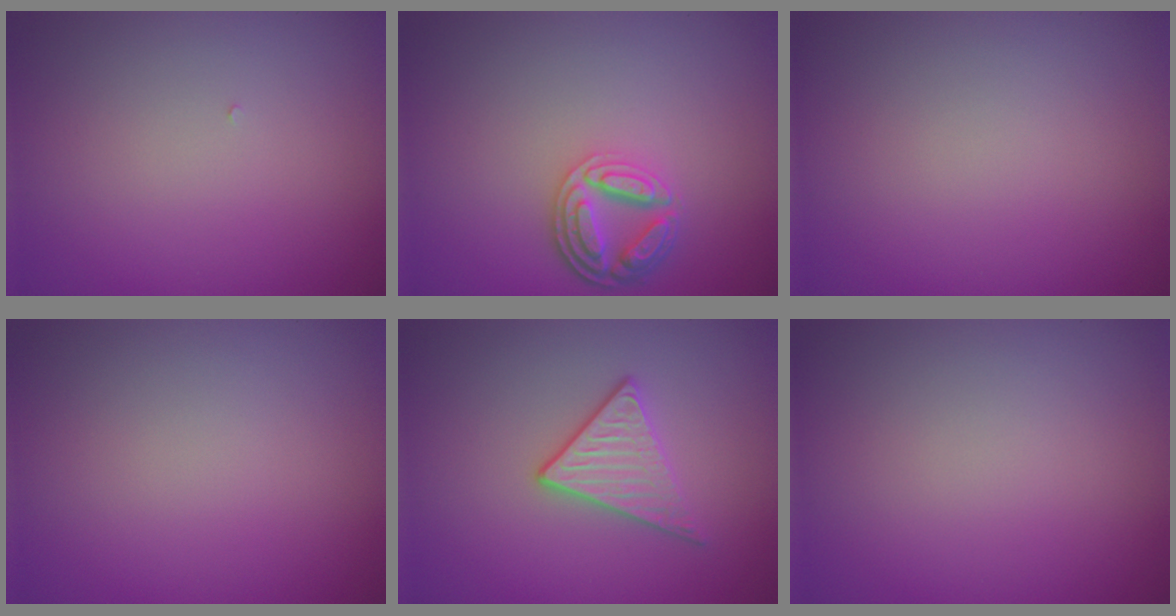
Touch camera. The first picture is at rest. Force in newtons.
{"total": 4.0, "press": 3.2, "slide": 2.5}
{"total": 0.0}
{"total": 0.0}
{"total": 2.8, "press": 2.6, "slide": 1.0}
{"total": 0.0}